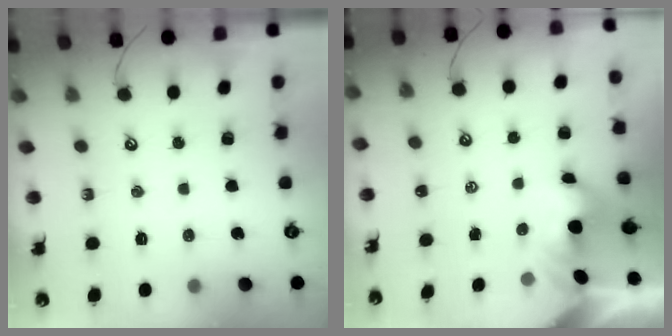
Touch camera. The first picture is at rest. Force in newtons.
{"total": 2.3, "press": 2.3, "slide": 0.2}